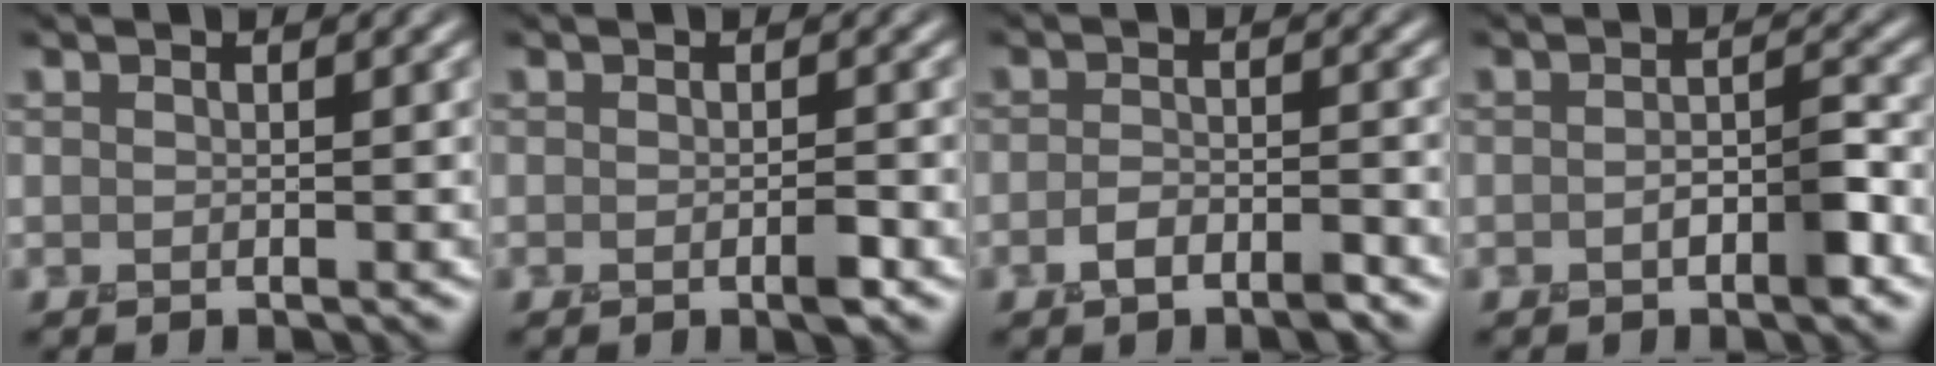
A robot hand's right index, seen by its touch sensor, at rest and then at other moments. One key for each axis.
{"total": 1.4, "fx": -0.6, "fy": 0.2, "fz": 1.2, "tx": -0.022, "ty": -0.002, "tz": -0.010}
{"total": 2.7, "fx": -1.8, "fy": 1.1, "fz": 1.7, "tx": -0.033, "ty": 0.006, "tz": -0.035}
{"total": 2.5, "fx": -1.1, "fy": 0.8, "fz": 2.2, "tx": -0.039, "ty": 0.006, "tz": -0.018}